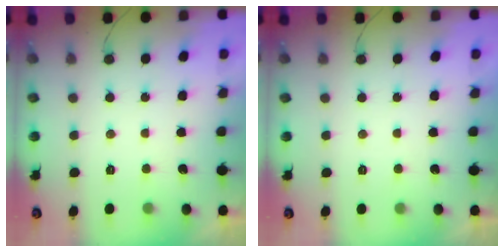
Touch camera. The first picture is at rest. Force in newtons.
{"total": 1.8, "press": 1.8, "slide": 0.1}